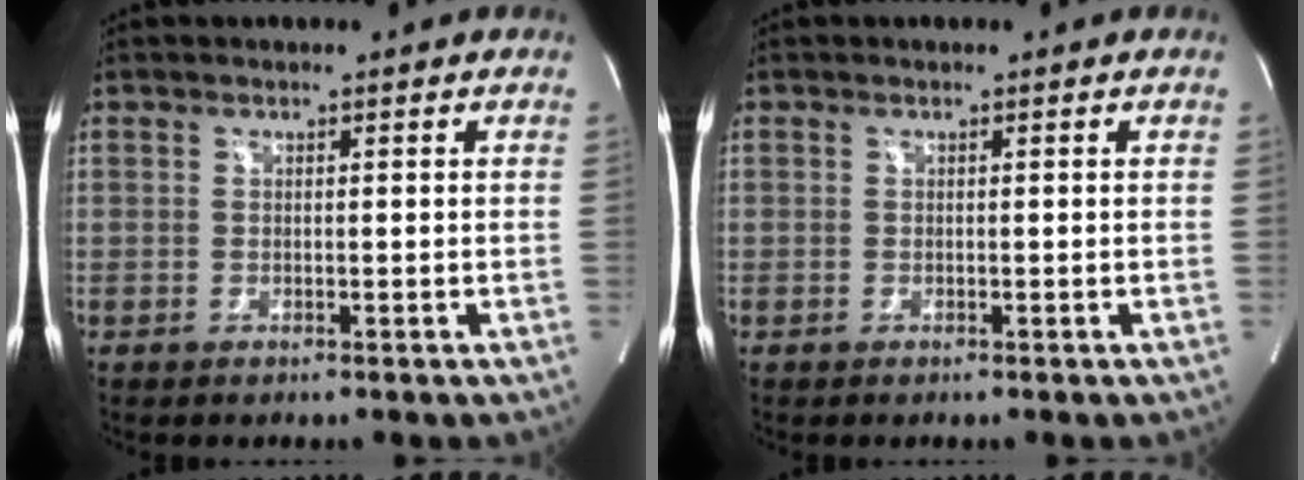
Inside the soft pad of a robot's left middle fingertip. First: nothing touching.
{"total": 0.0}